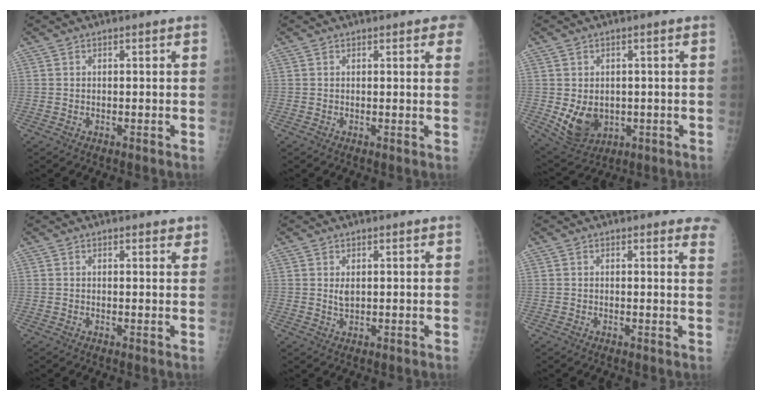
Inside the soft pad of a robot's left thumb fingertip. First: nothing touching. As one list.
[{"total": 4.7, "force": [3.0, 1.1, 3.4], "torque": [-0.026, 0.000, 0.026]}, {"total": 8.0, "force": [-0.8, 6.2, 5.0], "torque": [-0.069, -0.010, 0.009]}, {"total": 2.2, "force": [1.8, 0.7, 1.2], "torque": [-0.005, -0.007, 0.020]}, {"total": 2.3, "force": [1.0, 1.0, 1.8], "torque": [-0.027, -0.008, 0.021]}, {"total": 5.1, "force": [4.8, 1.0, 1.3], "torque": [0.005, -0.023, 0.024]}]